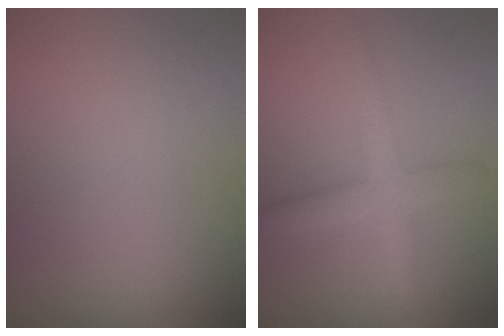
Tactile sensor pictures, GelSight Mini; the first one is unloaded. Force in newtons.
{"total": 2.9, "press": 2.9, "slide": 0.1}